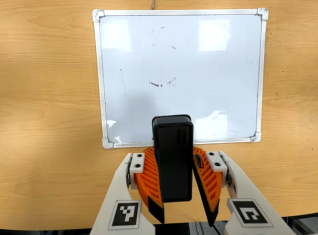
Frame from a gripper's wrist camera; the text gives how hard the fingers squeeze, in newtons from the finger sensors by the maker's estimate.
{"total": 11.3, "left": 10.8, "right": 11.7}